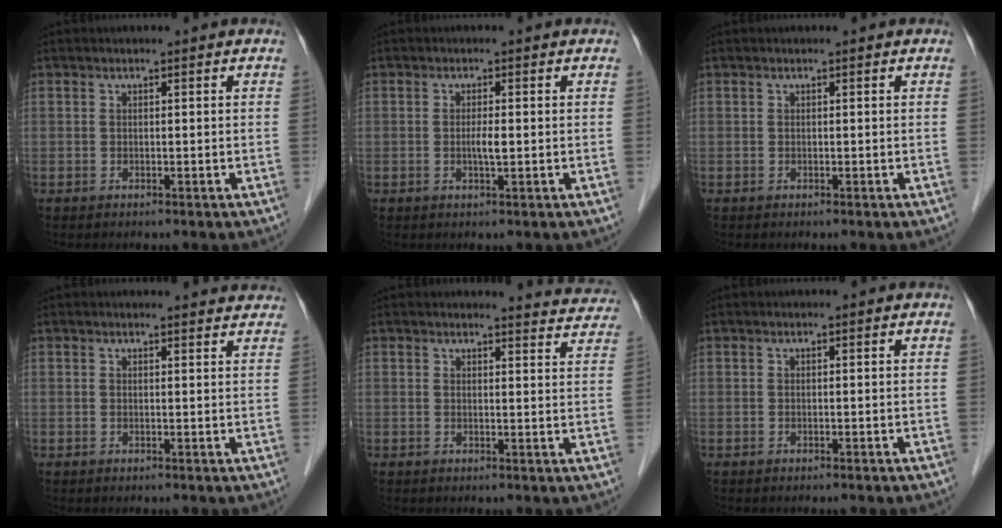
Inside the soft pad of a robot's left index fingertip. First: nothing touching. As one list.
[{"total": 1.7, "force": [-0.1, 0.2, 1.7], "torque": [-0.033, -0.001, -0.002]}, {"total": 0.0}, {"total": 3.9, "force": [3.8, 0.5, 0.4], "torque": [-0.007, -0.004, 0.029]}, {"total": 6.2, "force": [6.2, 0.7, -0.2], "torque": [0.009, -0.025, 0.048]}, {"total": 0.0}]